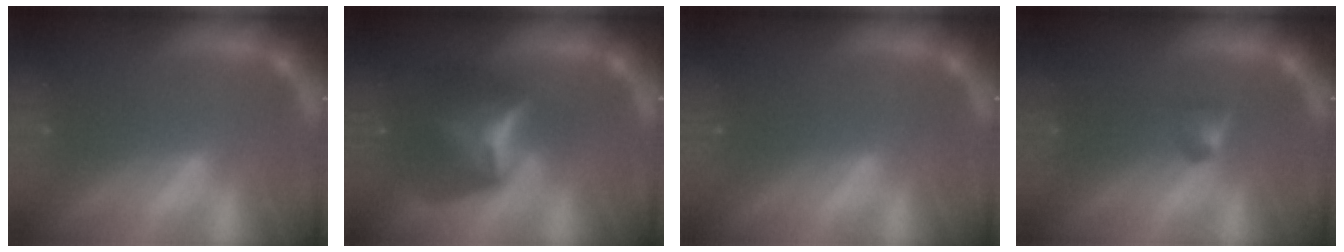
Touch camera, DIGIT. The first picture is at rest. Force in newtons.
{"total": 5.9}
{"total": 0.0}
{"total": 1.4}